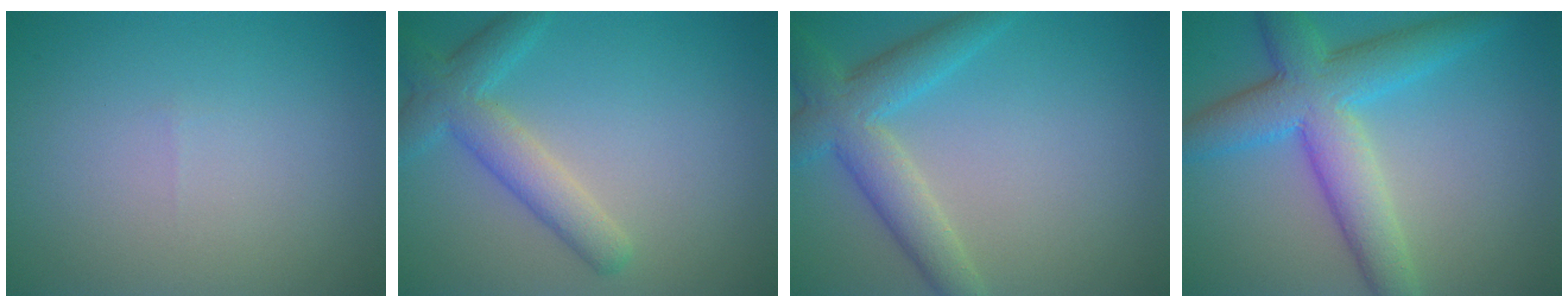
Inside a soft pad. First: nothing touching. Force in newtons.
{"total": 4.1, "press": 4.1, "slide": 0.2}
{"total": 5.2, "press": 5.2, "slide": 0.3}
{"total": 7.5, "press": 7.5, "slide": 0.2}